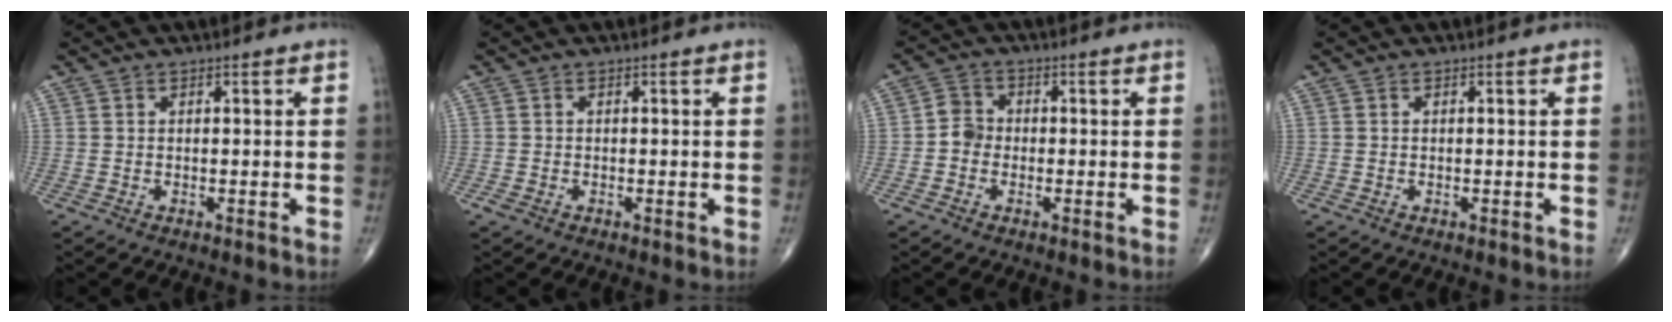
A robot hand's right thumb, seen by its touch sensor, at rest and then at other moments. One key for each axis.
{"total": 1.3, "fx": -0.5, "fy": 0.7, "fz": 1.0, "tx": -0.022, "ty": -0.002, "tz": -0.010}
{"total": 3.4, "fx": -0.8, "fy": 2.9, "fz": 1.5, "tx": -0.012, "ty": 0.009, "tz": -0.023}
{"total": 0.0}